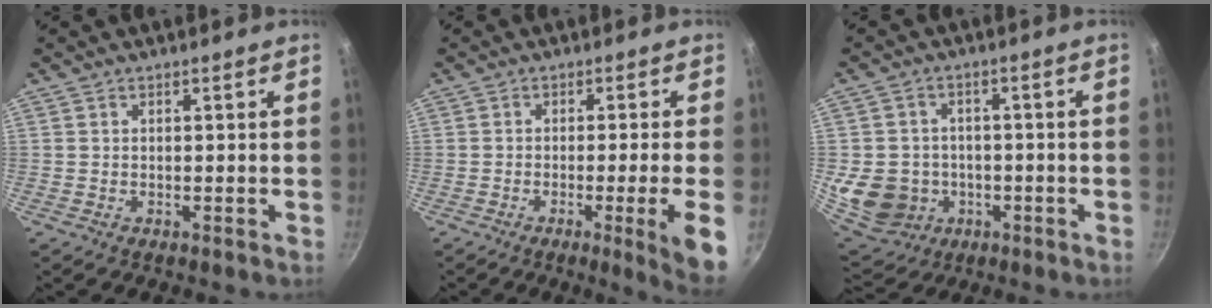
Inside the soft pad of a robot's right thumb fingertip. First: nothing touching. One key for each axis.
{"total": 8.2, "fx": -2.4, "fy": -0.3, "fz": 7.8, "tx": -0.112, "ty": 0.003, "tz": -0.032}
{"total": 12.3, "fx": -2.2, "fy": 10.8, "fz": 5.4, "tx": -0.091, "ty": 0.013, "tz": -0.019}